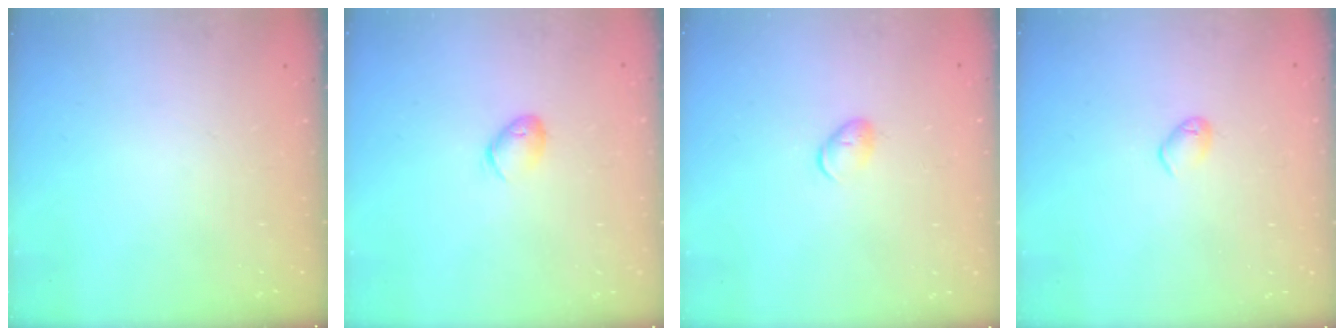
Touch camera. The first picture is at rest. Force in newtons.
{"total": 6.4, "press": 6.3, "slide": 1.2}
{"total": 4.7, "press": 4.6, "slide": 0.8}
{"total": 5.1, "press": 5.1, "slide": 0.7}